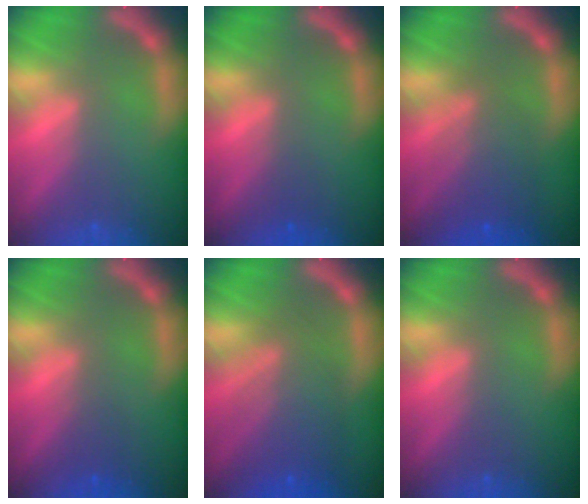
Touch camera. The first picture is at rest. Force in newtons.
{"total": 0.9}
{"total": 5.5}
{"total": 1.4}
{"total": 7.1}
{"total": 0.0}